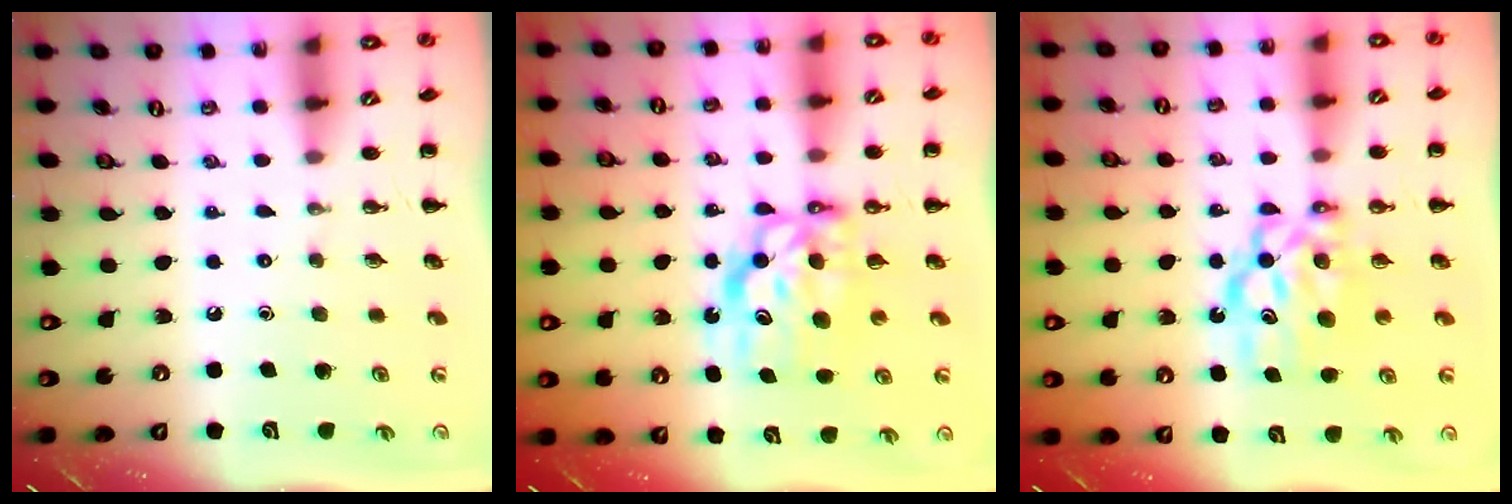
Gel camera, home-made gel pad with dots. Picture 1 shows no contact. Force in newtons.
{"total": 8.1, "press": 7.7, "slide": 2.6}
{"total": 7.6, "press": 7.4, "slide": 1.9}